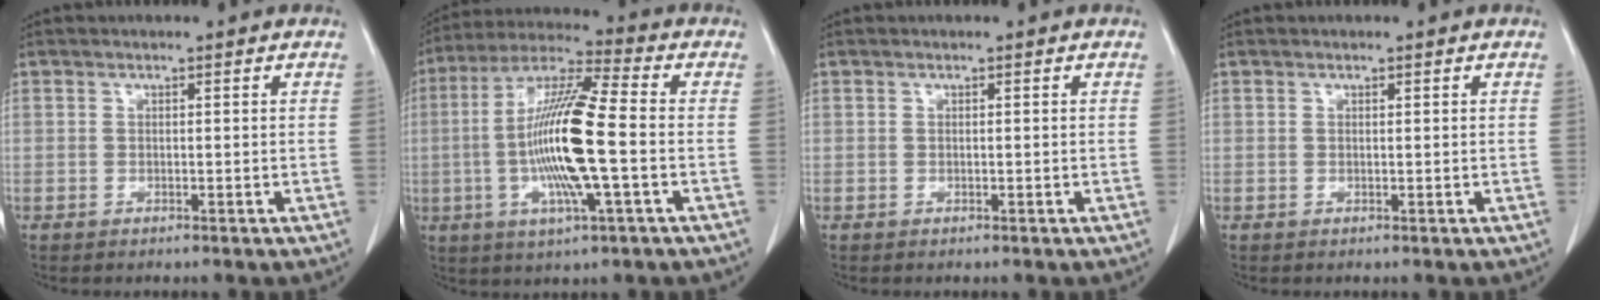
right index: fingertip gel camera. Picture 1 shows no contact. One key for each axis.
{"total": 15.7, "fx": -2.1, "fy": 1.0, "fz": 15.6, "tx": -0.306, "ty": -0.003, "tz": -0.045}
{"total": 0.0}
{"total": 0.0}